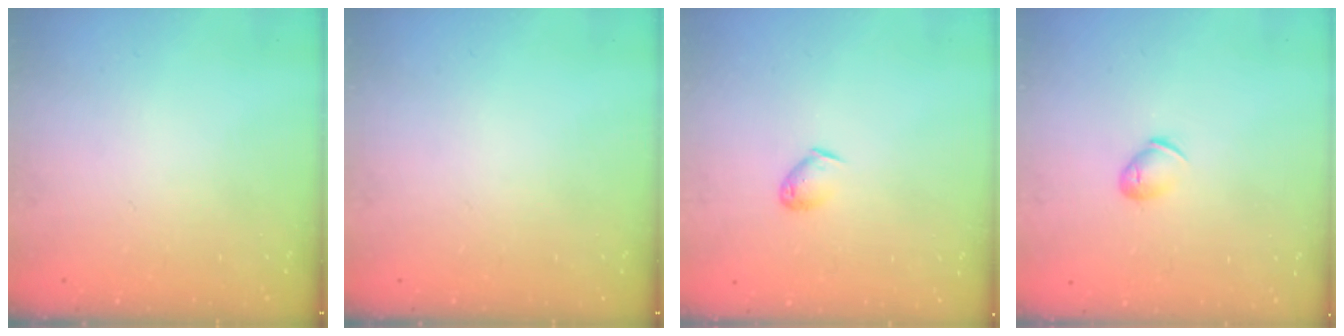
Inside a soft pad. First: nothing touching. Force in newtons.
{"total": 0.0}
{"total": 3.7, "press": 3.7, "slide": 0.7}
{"total": 6.5, "press": 6.4, "slide": 0.9}